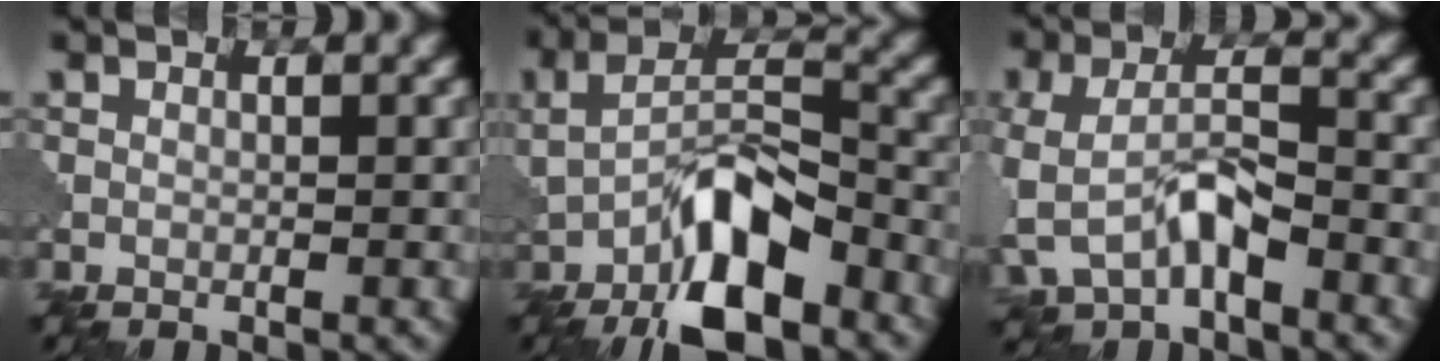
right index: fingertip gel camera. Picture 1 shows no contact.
{"total": 10.0, "force": [-4.7, 4.1, 7.9], "torque": [-0.138, 0.014, -0.085]}
{"total": 5.6, "force": [-2.2, 3.0, 4.3], "torque": [-0.096, -0.001, -0.044]}